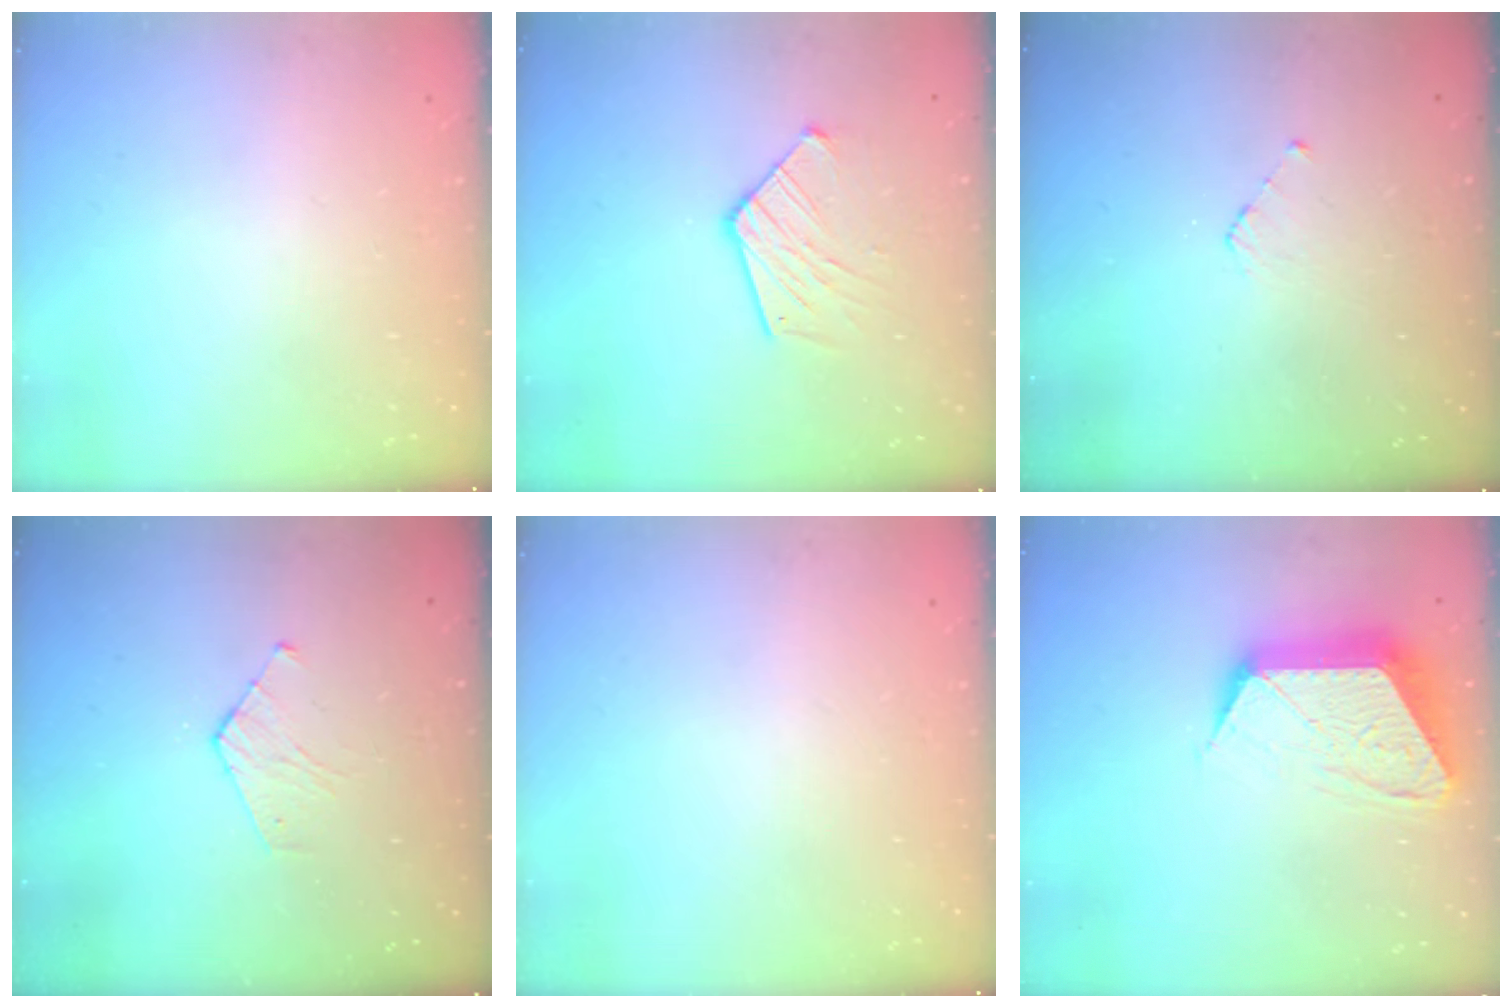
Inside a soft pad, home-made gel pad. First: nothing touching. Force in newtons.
{"total": 11.1, "press": 11.0, "slide": 0.9}
{"total": 3.9, "press": 3.9, "slide": 0.2}
{"total": 2.8, "press": 2.7, "slide": 0.3}
{"total": 0.0}
{"total": 14.0, "press": 14.0, "slide": 0.9}